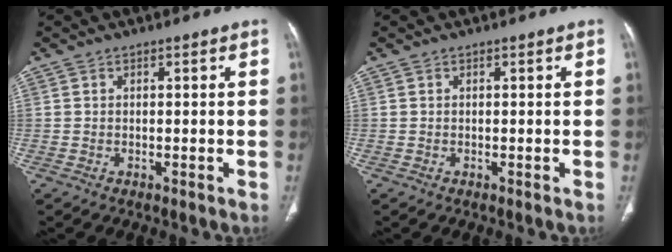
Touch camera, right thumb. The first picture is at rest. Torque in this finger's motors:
{"motor_torque": [0.00, 0.00, 0.00, 0.00, 0.00]}